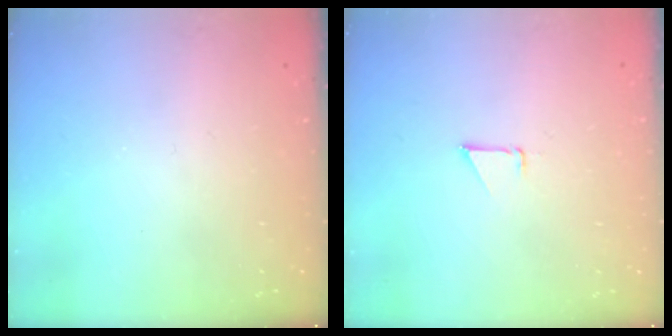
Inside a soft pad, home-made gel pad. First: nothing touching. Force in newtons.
{"total": 0.8, "press": 0.8, "slide": 0.1}